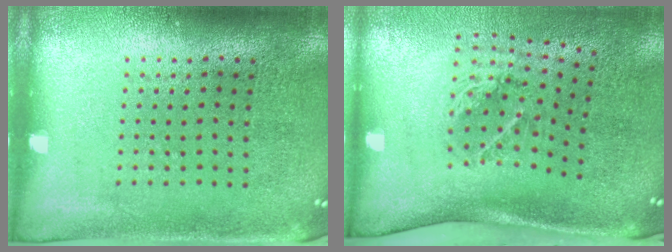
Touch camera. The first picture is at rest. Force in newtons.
{"total": 2.1, "press": 1.3, "slide": 1.7}